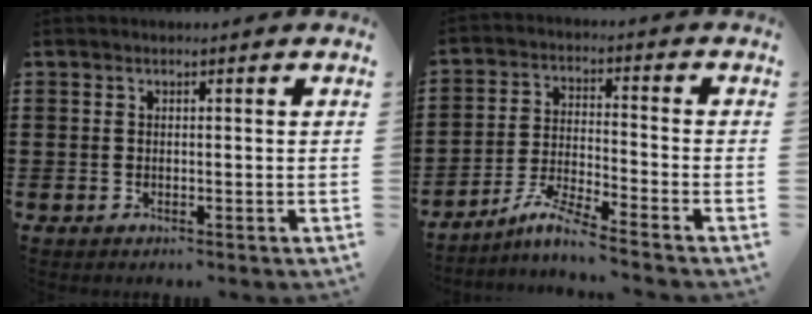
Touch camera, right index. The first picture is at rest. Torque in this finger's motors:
{"motor_torque": [-1.04, 1.09, 0.02, 0.00]}